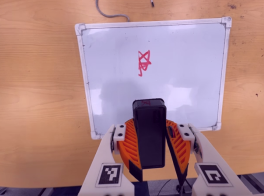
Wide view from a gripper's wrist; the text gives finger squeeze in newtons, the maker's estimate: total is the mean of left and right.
{"total": 10.0, "left": 10.2, "right": 9.8}